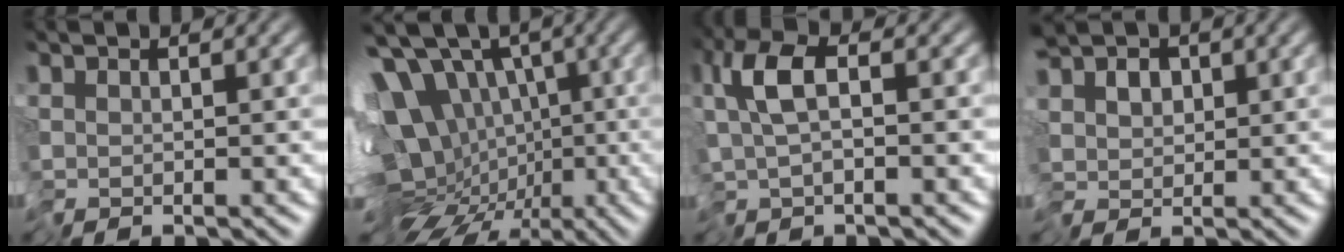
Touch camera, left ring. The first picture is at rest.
{"total": 14.8, "force": [0.7, 11.0, 9.9], "torque": [-0.165, -0.015, 0.031]}
{"total": 3.7, "force": [-1.0, 1.3, 3.4], "torque": [-0.066, 0.001, -0.029]}
{"total": 2.8, "force": [0.3, 1.7, 2.2], "torque": [-0.046, -0.001, 0.001]}